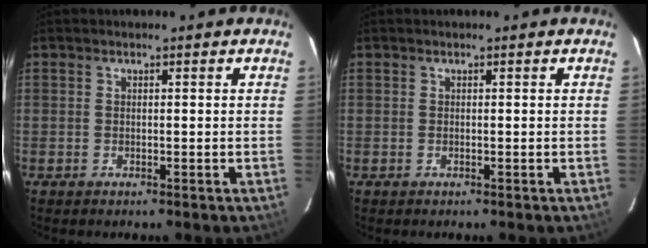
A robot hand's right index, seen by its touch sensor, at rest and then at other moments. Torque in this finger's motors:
{"motor_torque": [0.00, 0.00, 0.00, 0.00]}